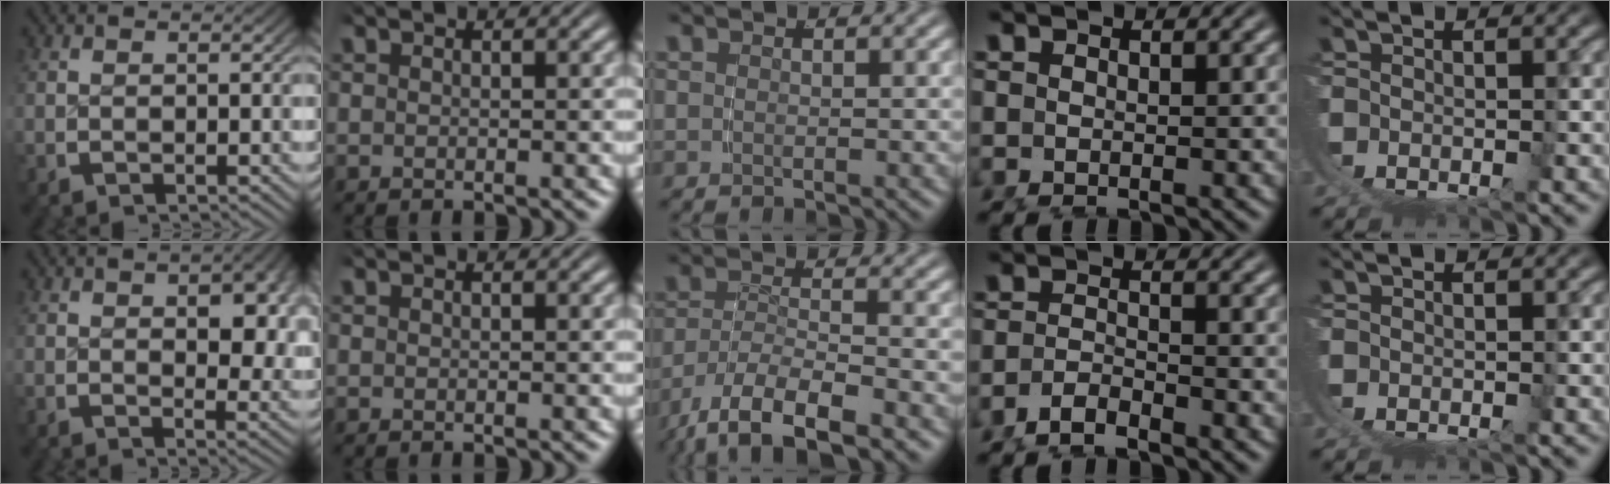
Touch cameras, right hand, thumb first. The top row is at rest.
{"thumb": {"total": 4.4, "force": [0.9, 2.2, 3.7], "torque": [-0.044, -0.016, 0.019]}, "middle": {"total": 8.2, "force": [-5.4, 3.5, 5.2], "torque": [-0.104, -0.036, -0.066]}, "ring": {"total": 2.0, "force": [-1.9, -0.3, 0.7], "torque": [-0.008, -0.002, -0.034]}}